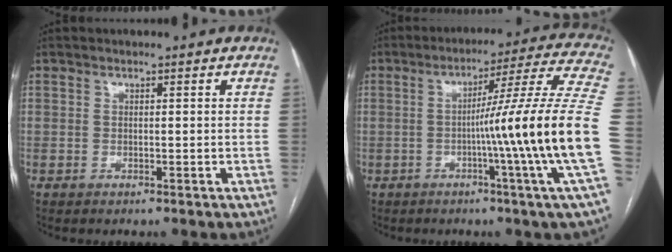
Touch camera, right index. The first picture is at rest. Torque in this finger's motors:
{"motor_torque": [1.11, -0.23, 0.91, 0.20]}